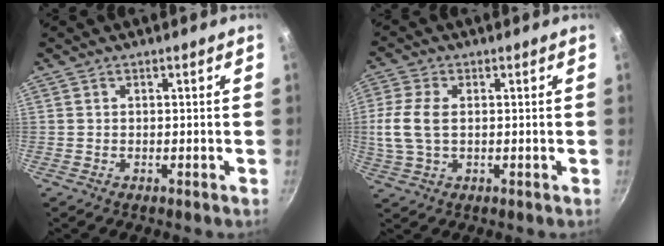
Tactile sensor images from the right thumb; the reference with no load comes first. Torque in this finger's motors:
{"motor_torque": [-0.59, 0.98, 0.17, 0.06, 0.12]}